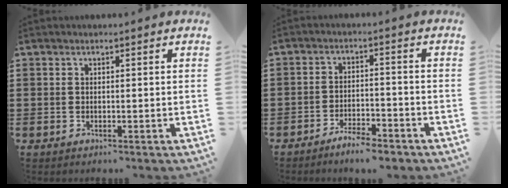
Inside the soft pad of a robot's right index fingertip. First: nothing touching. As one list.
[{"total": 4.3, "force": [-4.1, 0.1, 1.2], "torque": [-0.023, 0.003, -0.079]}]